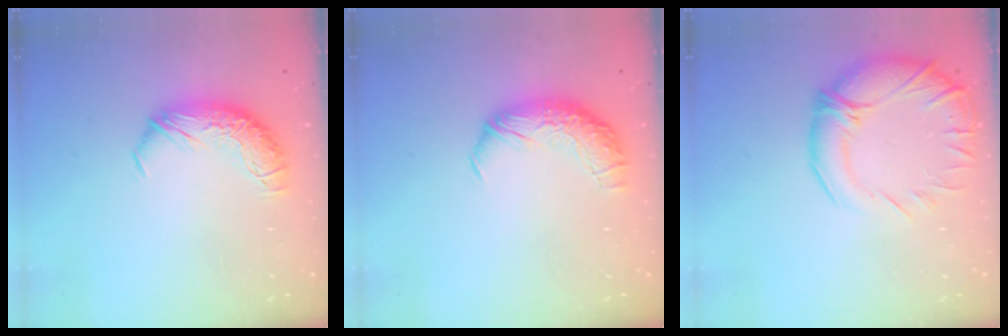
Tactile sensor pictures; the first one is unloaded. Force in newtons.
{"total": 2.4, "press": 1.1, "slide": 2.1}
{"total": 7.1, "press": 5.7, "slide": 4.2}